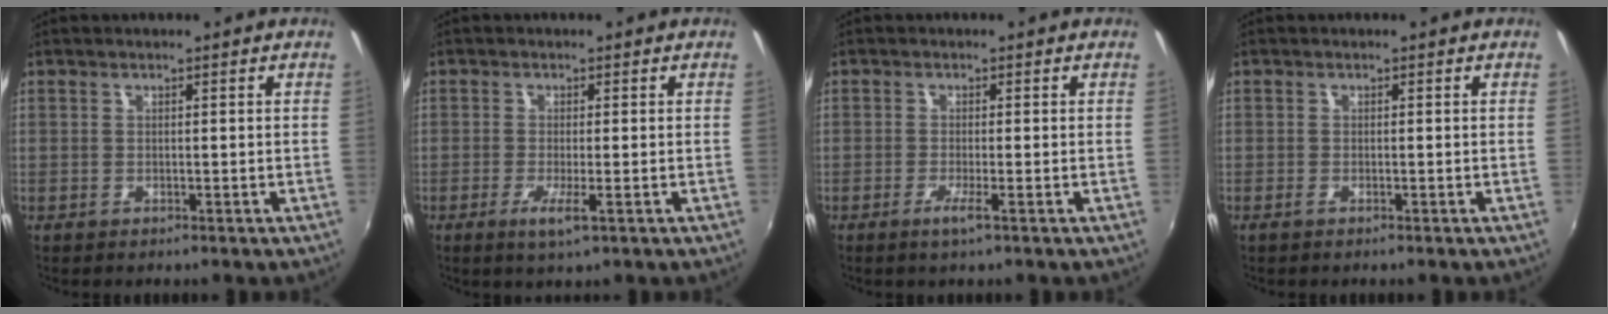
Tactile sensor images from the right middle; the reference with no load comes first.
{"total": 3.3, "force": [-1.4, 0.0, 3.0], "torque": [-0.065, -0.011, -0.027]}
{"total": 2.2, "force": [-1.2, -0.4, 1.8], "torque": [-0.040, -0.007, -0.027]}
{"total": 0.9, "force": [-0.6, 0.1, 0.6], "torque": [-0.014, -0.003, -0.014]}